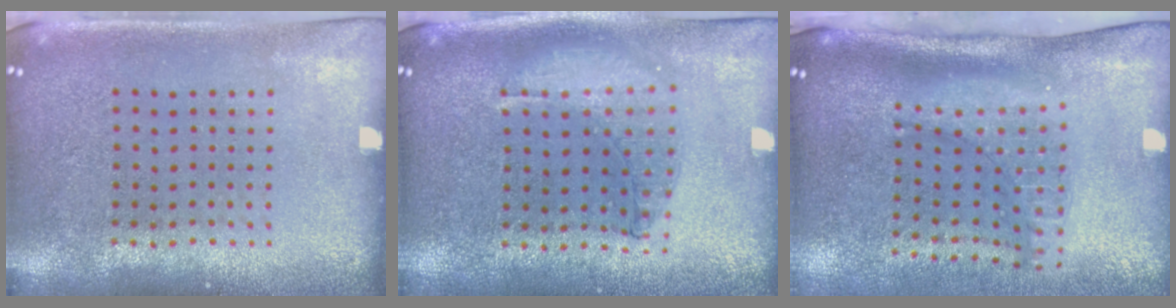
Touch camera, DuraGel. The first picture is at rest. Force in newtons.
{"total": 0.7, "press": 0.7, "slide": 0.2}
{"total": 2.3, "press": 1.6, "slide": 1.7}